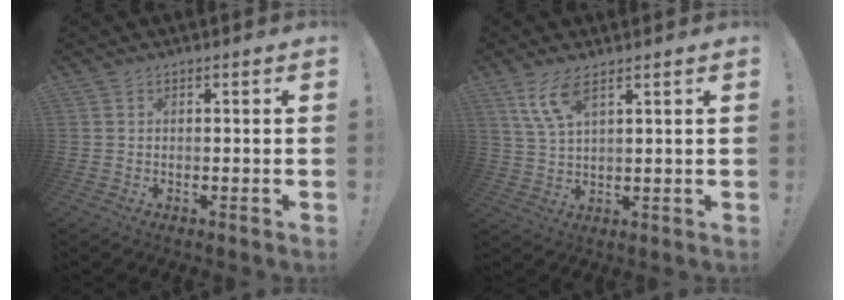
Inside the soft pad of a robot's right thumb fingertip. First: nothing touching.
{"total": 7.7, "force": [4.3, 2.5, 5.8], "torque": [-0.112, -0.008, 0.081]}